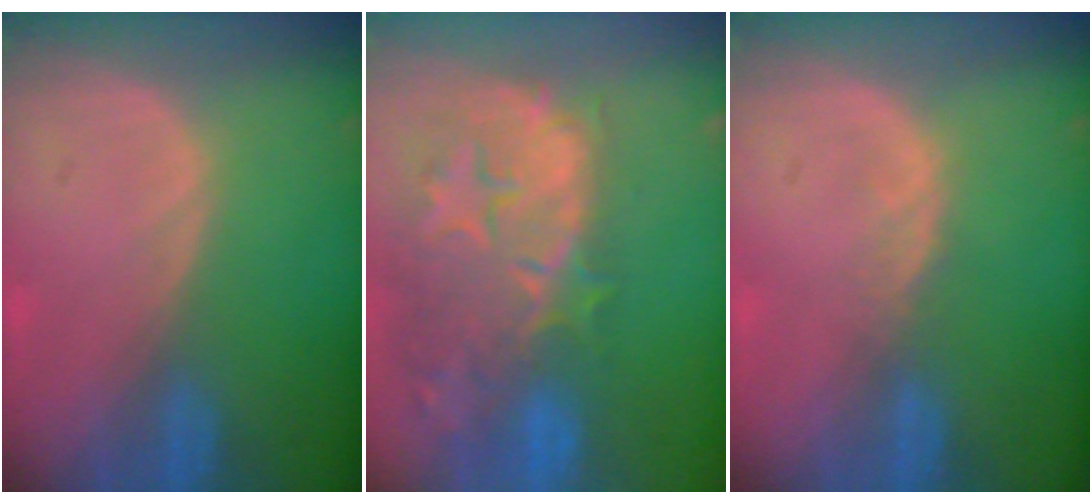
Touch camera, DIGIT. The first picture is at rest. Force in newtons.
{"total": 14.3, "press": 12.0, "slide": 7.9}
{"total": 1.1, "press": 1.1, "slide": 0.2}